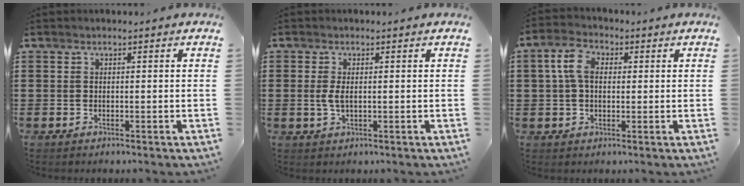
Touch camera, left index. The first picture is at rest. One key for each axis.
{"total": 2.3, "fx": 0.1, "fy": 0.9, "fz": 2.2, "tx": -0.057, "ty": -0.005, "tz": -0.004}
{"total": 5.8, "fx": 1.3, "fy": 3.7, "fz": 4.3, "tx": -0.101, "ty": 0.014, "tz": 0.018}